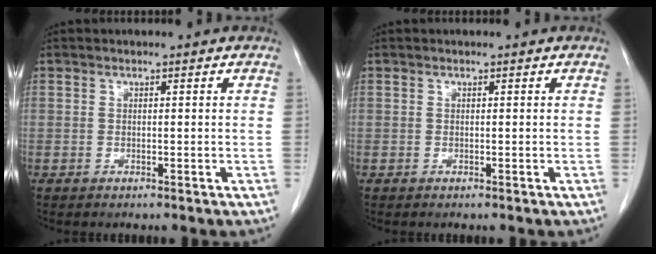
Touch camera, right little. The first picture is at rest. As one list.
[{"total": 0.0}]